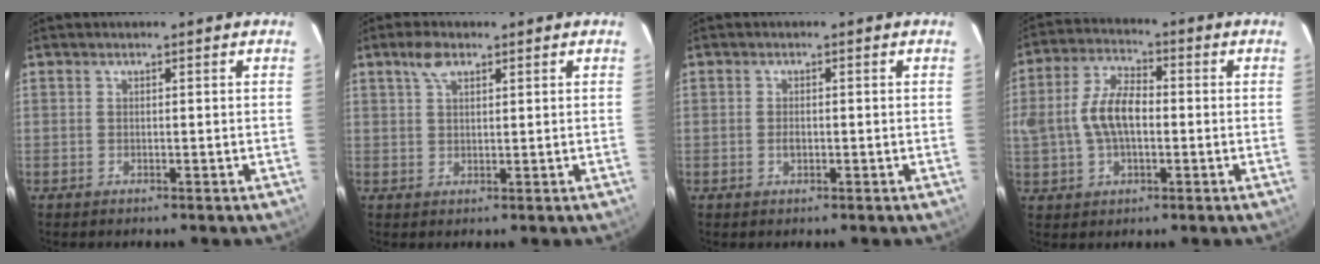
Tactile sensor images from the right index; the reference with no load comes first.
{"total": 3.6, "force": [2.2, 1.7, 2.3], "torque": [-0.045, 0.010, 0.039]}
{"total": 1.4, "force": [-0.3, 0.9, 1.1], "torque": [-0.019, 0.003, -0.006]}
{"total": 10.9, "force": [-0.4, 6.4, 8.8], "torque": [-0.177, 0.018, -0.006]}